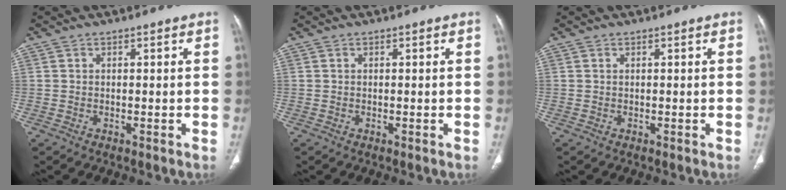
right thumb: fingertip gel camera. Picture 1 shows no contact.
{"total": 0.0}
{"total": 0.0}